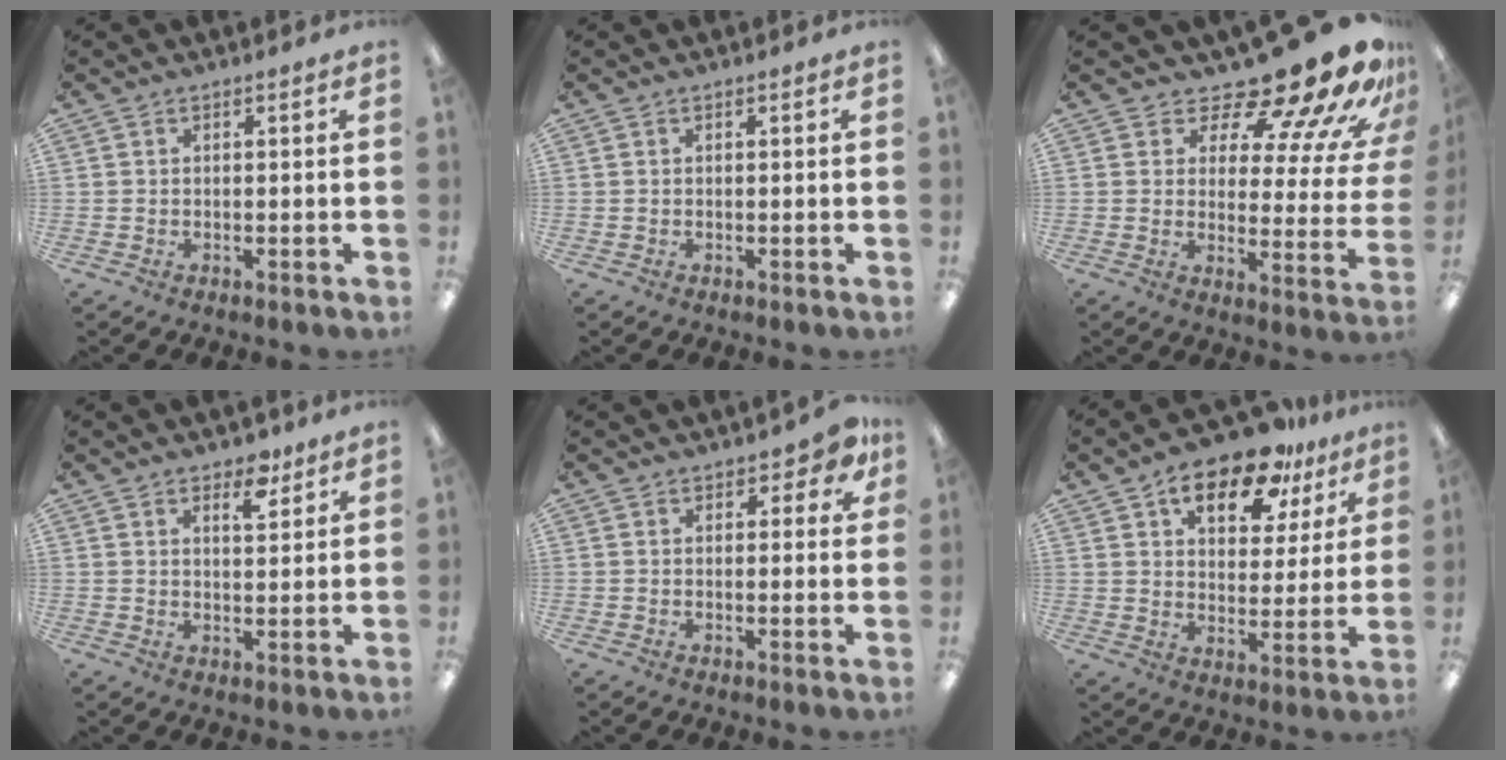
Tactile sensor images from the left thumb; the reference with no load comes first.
{"total": 0.0}
{"total": 17.6, "force": [14.1, 5.0, 9.3], "torque": [-0.134, -0.115, 0.227]}
{"total": 5.5, "force": [4.0, 2.5, 2.7], "torque": [-0.014, -0.024, 0.064]}
{"total": 3.9, "force": [2.4, 2.1, 2.3], "torque": [-0.024, -0.002, 0.041]}
{"total": 15.2, "force": [10.0, 7.4, 8.7], "torque": [-0.126, -0.045, 0.170]}